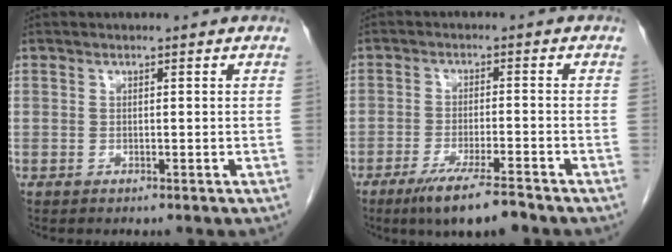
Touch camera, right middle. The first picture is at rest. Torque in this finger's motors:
{"motor_torque": [0.79, -0.87, 0.37, 0.10]}